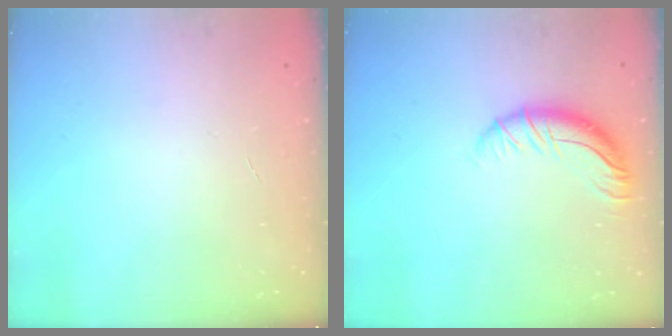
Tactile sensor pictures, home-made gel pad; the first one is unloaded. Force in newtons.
{"total": 10.3, "press": 10.3, "slide": 0.4}